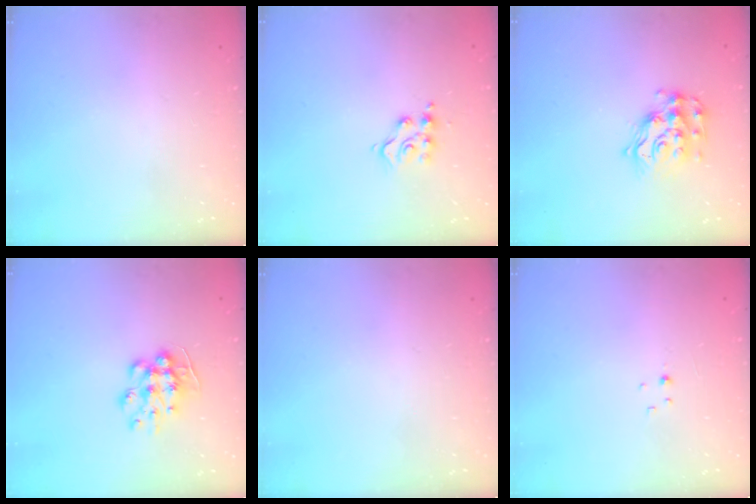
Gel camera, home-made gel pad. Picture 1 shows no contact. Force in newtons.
{"total": 8.7, "press": 8.6, "slide": 0.4}
{"total": 13.7, "press": 13.7, "slide": 0.9}
{"total": 9.0, "press": 9.0, "slide": 0.5}
{"total": 0.0}
{"total": 1.1, "press": 1.1, "slide": 0.2}